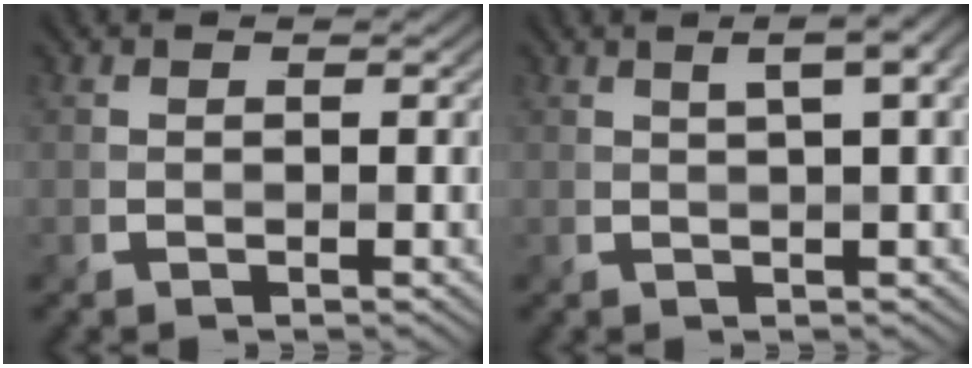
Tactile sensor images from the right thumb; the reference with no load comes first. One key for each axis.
{"total": 5.1, "fx": 1.9, "fy": 1.2, "fz": 4.5, "tx": -0.062, "ty": 0.020, "tz": 0.023}